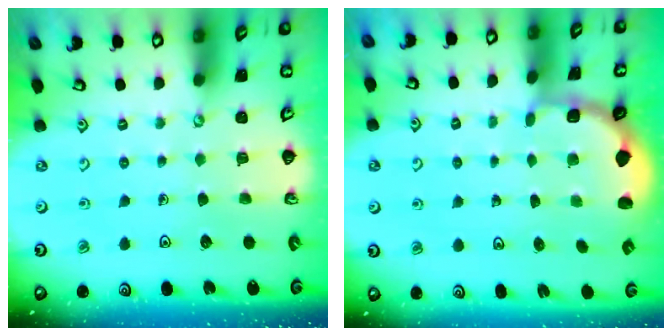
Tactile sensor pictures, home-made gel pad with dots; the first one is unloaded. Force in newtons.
{"total": 1.9, "press": 1.8, "slide": 0.7}